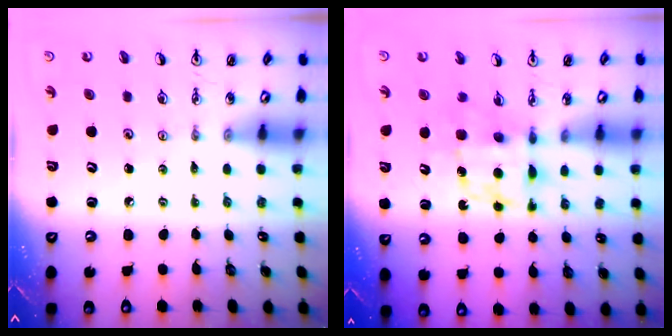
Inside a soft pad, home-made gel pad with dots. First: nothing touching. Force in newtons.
{"total": 6.6, "press": 6.6, "slide": 0.4}